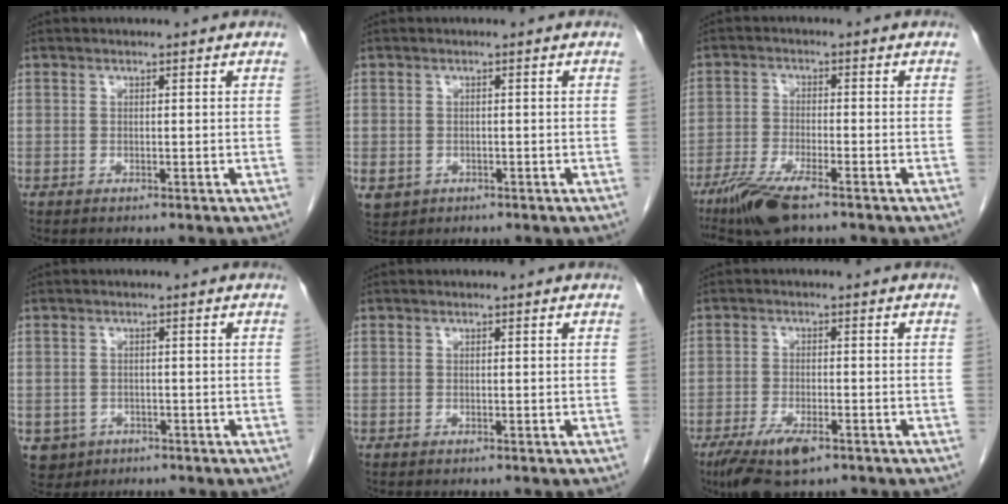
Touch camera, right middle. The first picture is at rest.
{"total": 4.1, "force": [-1.7, 3.5, 1.3], "torque": [-0.029, -0.004, -0.020]}
{"total": 8.2, "force": [-5.7, 1.4, 5.8], "torque": [-0.113, -0.019, -0.102]}
{"total": 3.7, "force": [-1.7, 3.2, 0.6], "torque": [-0.011, 0.002, -0.023]}
{"total": 0.0}
{"total": 7.3, "force": [-4.5, 2.3, 5.2], "torque": [-0.096, -0.013, -0.074]}